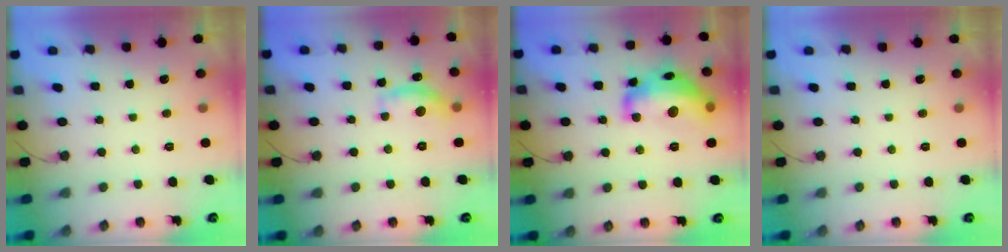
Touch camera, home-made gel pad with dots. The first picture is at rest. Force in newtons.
{"total": 12.1, "press": 12.0, "slide": 0.7}
{"total": 19.6, "press": 19.5, "slide": 1.1}
{"total": 0.0}